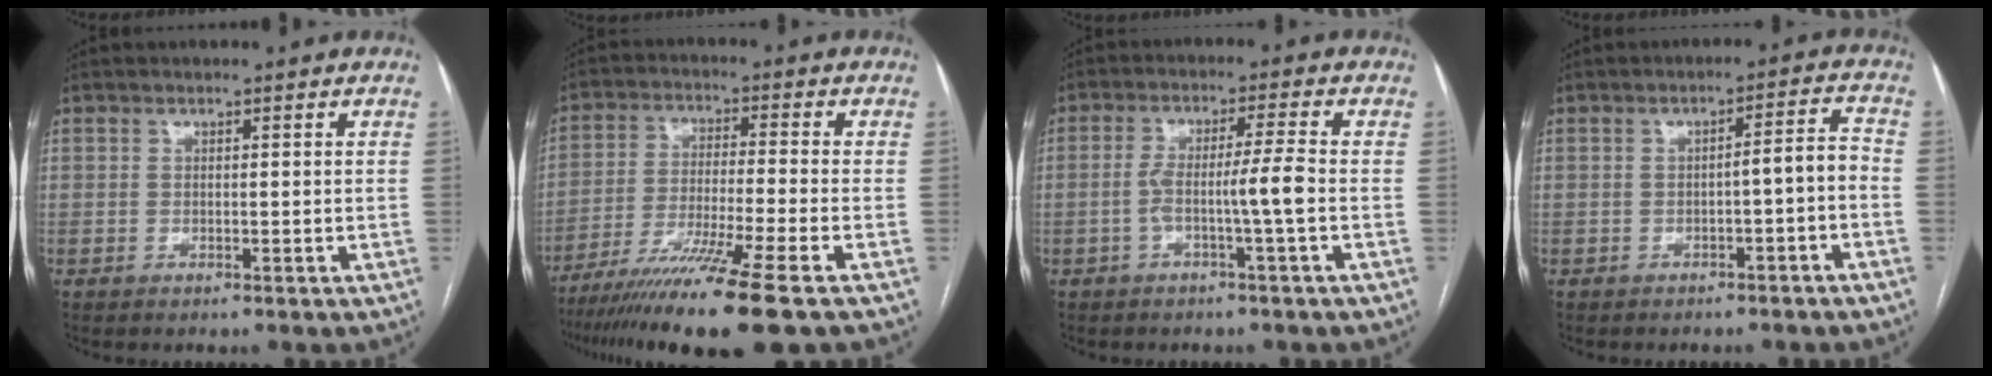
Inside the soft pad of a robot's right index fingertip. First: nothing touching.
{"total": 14.6, "force": [-10.5, -2.0, 10.0], "torque": [-0.177, -0.047, -0.176]}
{"total": 5.5, "force": [-1.5, -0.9, 5.3], "torque": [-0.095, 0.011, -0.025]}
{"total": 4.1, "force": [-1.8, 0.4, 3.7], "torque": [-0.045, 0.019, -0.024]}